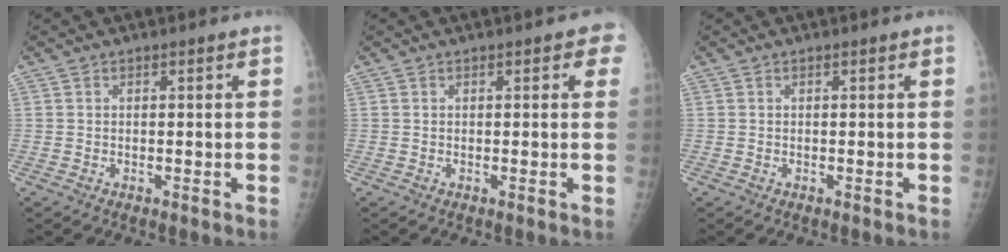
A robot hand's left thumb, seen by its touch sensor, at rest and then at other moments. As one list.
[{"total": 2.8, "force": [1.3, 1.2, 2.1], "torque": [-0.008, 0.001, 0.008]}, {"total": 0.0}]